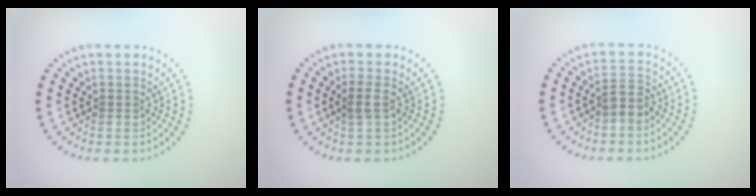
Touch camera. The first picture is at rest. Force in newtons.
{"total": 1.4, "press": 1.3, "slide": 0.4}
{"total": 1.7, "press": 1.5, "slide": 0.9}